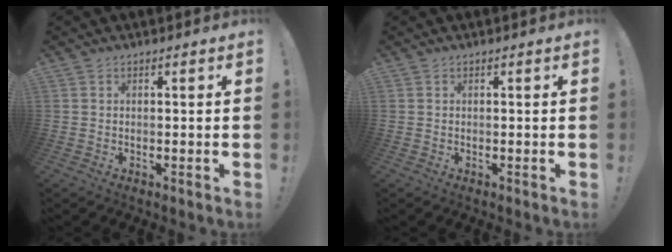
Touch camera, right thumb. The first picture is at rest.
{"total": 0.0}